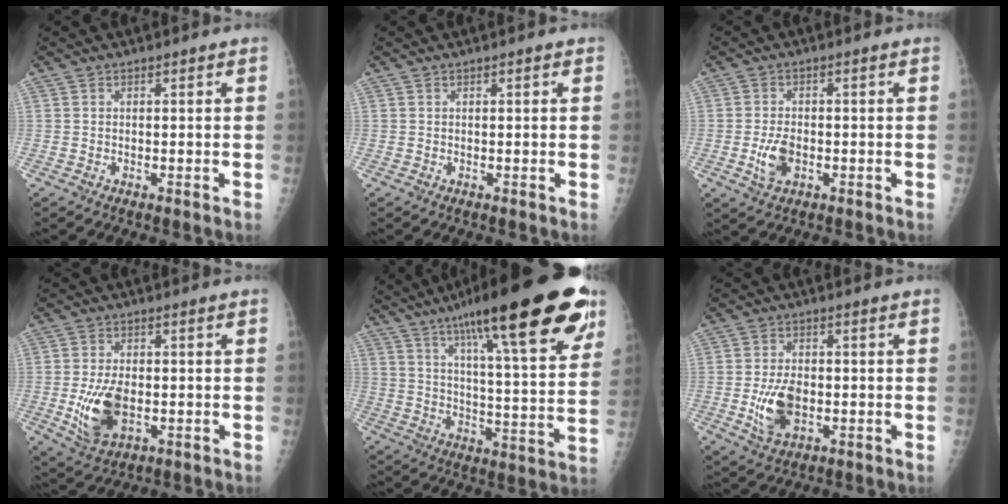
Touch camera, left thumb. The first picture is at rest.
{"total": 0.7, "force": [0.3, 0.2, 0.6], "torque": [-0.010, 0.001, 0.003]}
{"total": 4.6, "force": [-1.3, 2.7, 3.5], "torque": [-0.069, 0.004, -0.019]}
{"total": 9.1, "force": [-1.7, 5.1, 7.3], "torque": [-0.136, -0.004, -0.021]}
{"total": 29.7, "force": [17.7, 6.2, 23.0], "torque": [-0.323, -0.033, 0.262]}
{"total": 7.7, "force": [-1.6, 4.5, 6.0], "torque": [-0.109, 0.001, -0.021]}